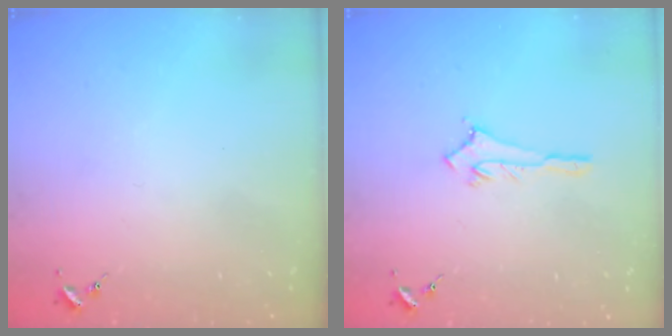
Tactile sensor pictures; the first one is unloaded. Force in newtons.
{"total": 2.8, "press": 2.8, "slide": 0.2}